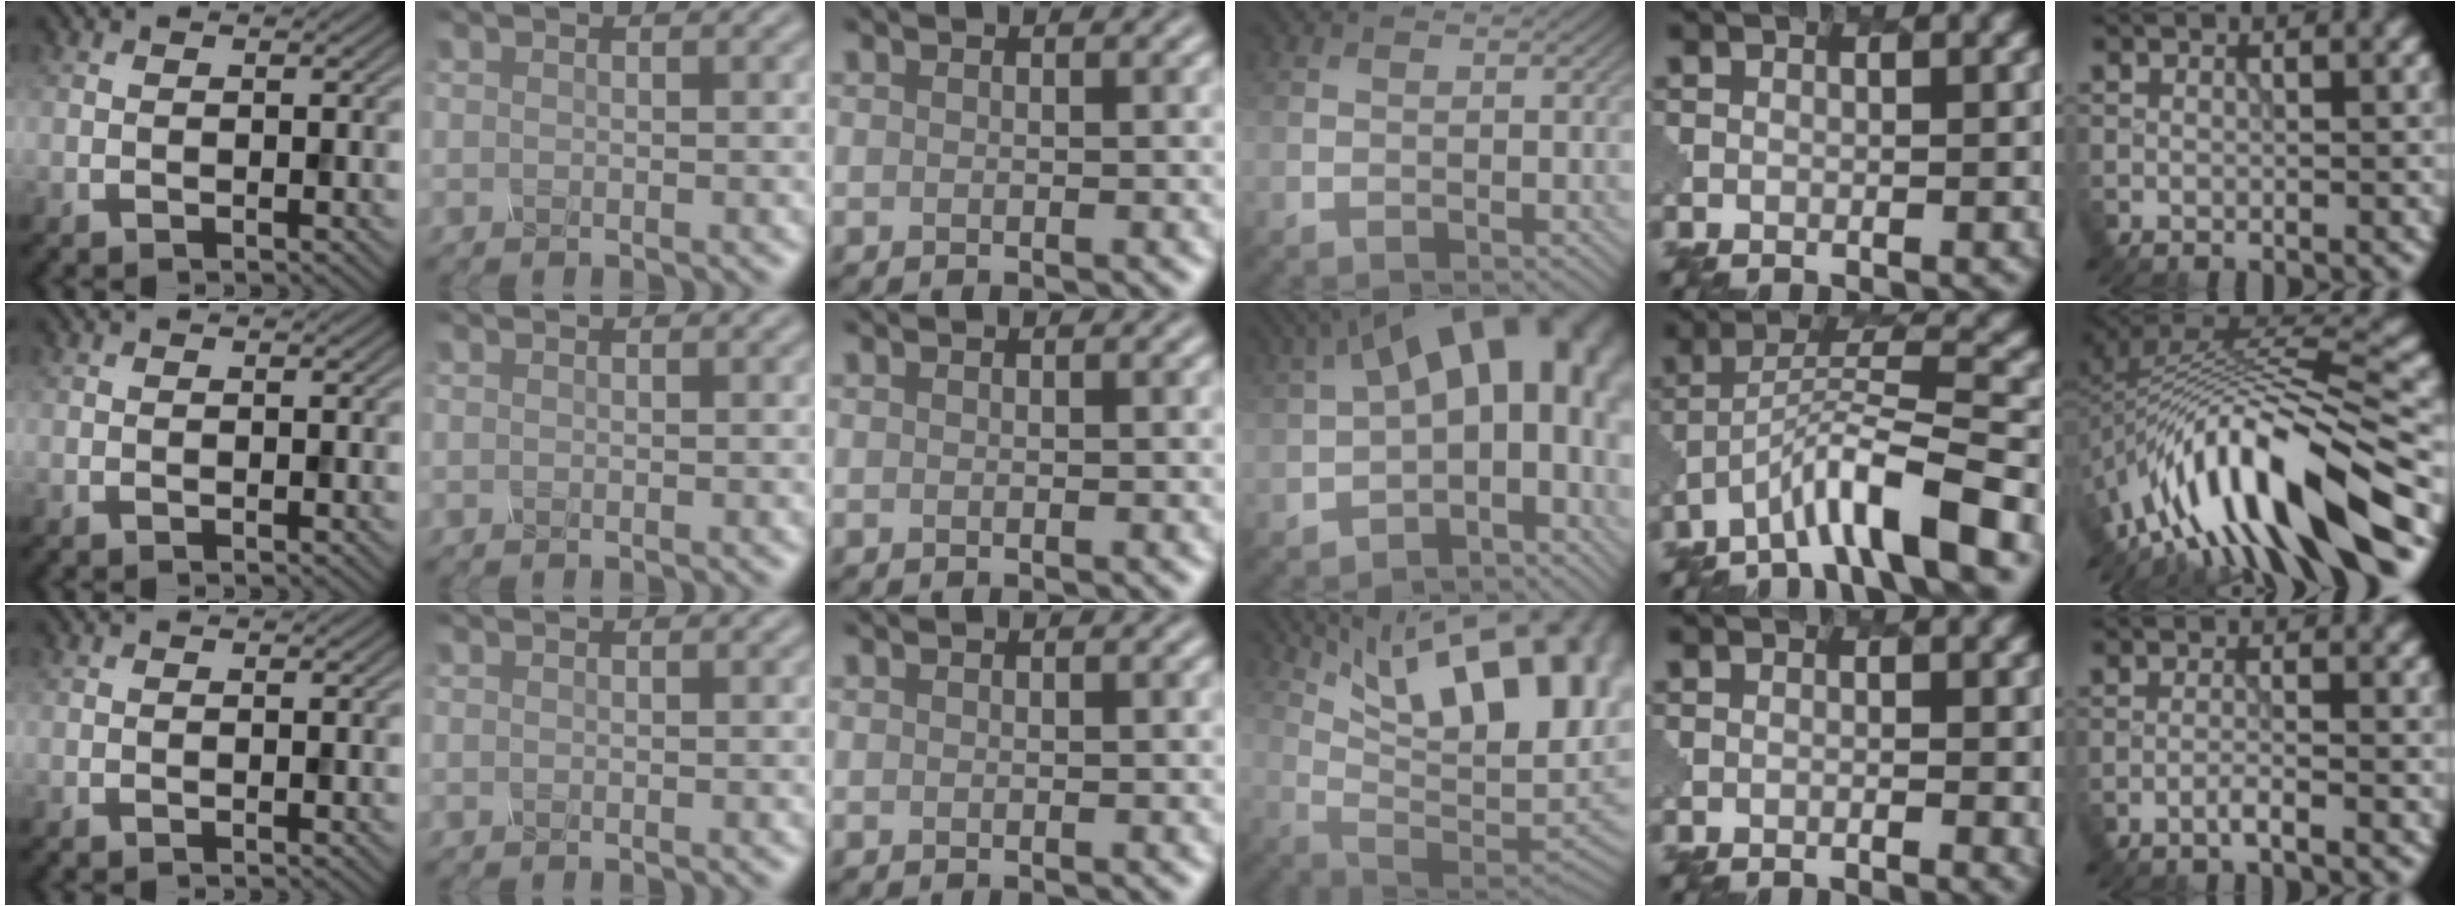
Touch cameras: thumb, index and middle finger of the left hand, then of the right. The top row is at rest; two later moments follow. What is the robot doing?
{"motion": "shake", "object": "salt shaker"}